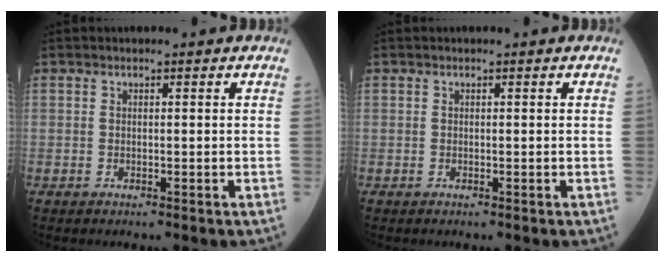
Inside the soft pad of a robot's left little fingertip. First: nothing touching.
{"total": 0.0}